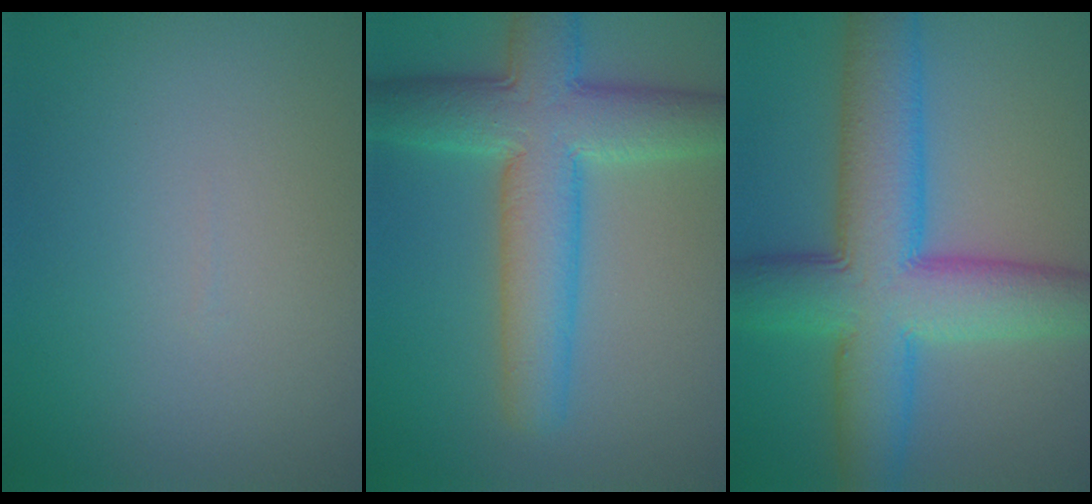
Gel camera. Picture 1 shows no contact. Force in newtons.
{"total": 8.2, "press": 8.2, "slide": 0.3}
{"total": 11.0, "press": 11.0, "slide": 0.1}